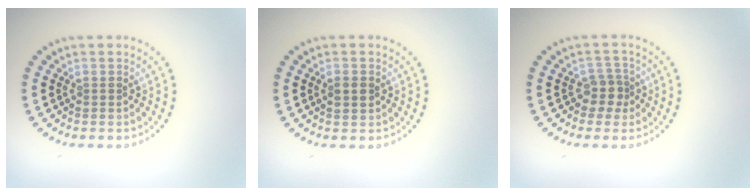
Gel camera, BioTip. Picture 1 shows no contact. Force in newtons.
{"total": 1.3, "press": 1.3, "slide": 0.1}
{"total": 2.2, "press": 1.7, "slide": 1.3}